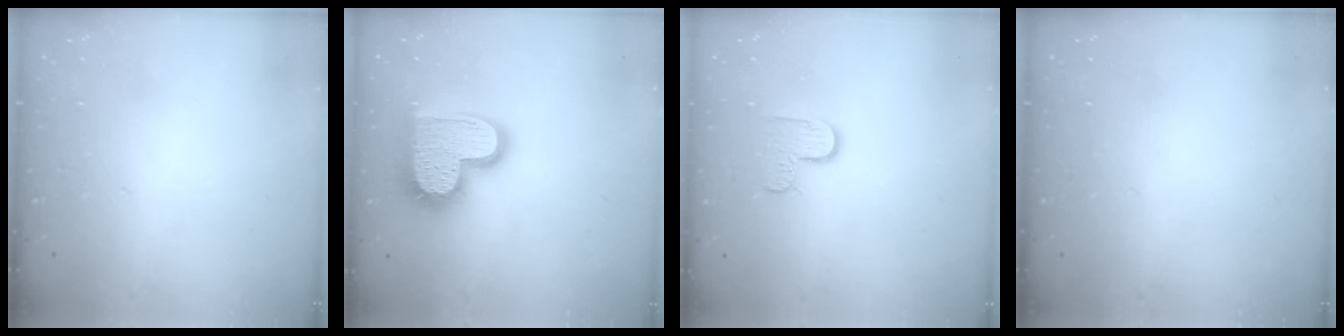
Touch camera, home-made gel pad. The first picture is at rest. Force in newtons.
{"total": 18.1, "press": 18.1, "slide": 1.3}
{"total": 5.0, "press": 5.0, "slide": 0.5}
{"total": 0.0}